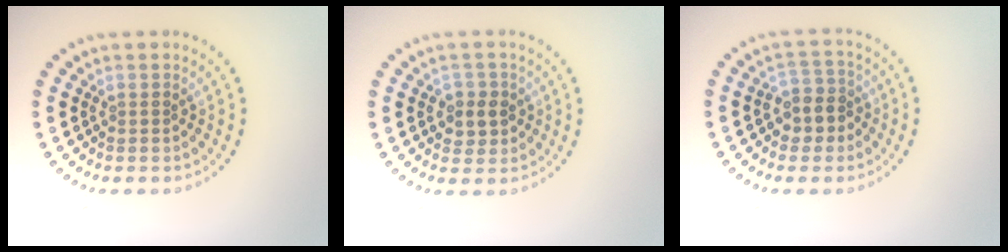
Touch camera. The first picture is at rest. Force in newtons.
{"total": 2.3, "press": 2.2, "slide": 0.7}
{"total": 2.9, "press": 2.6, "slide": 1.2}